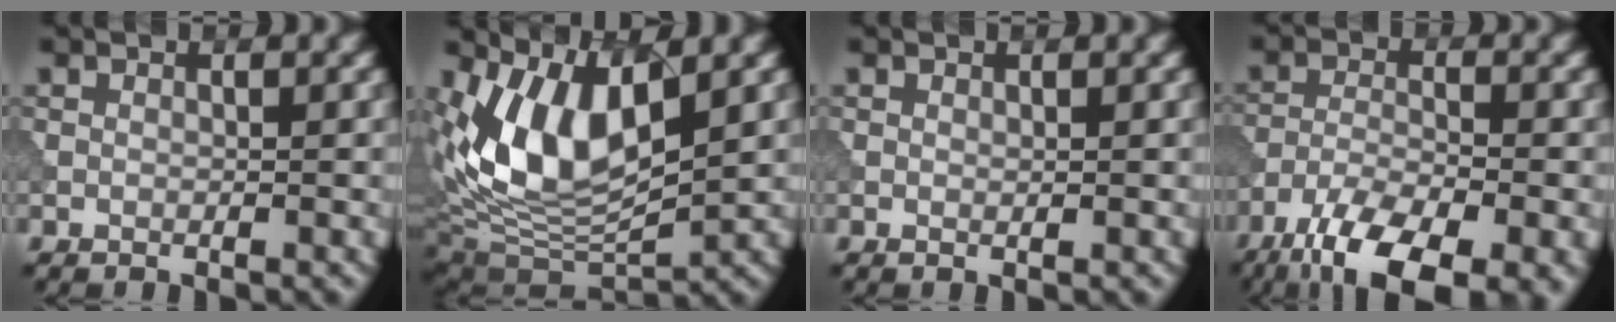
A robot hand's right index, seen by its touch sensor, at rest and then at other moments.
{"total": 8.8, "force": [2.7, 4.3, 7.2], "torque": [-0.142, -0.009, 0.055]}
{"total": 0.0}
{"total": 11.1, "force": [-8.0, 3.8, 6.8], "torque": [-0.128, -0.033, -0.135]}